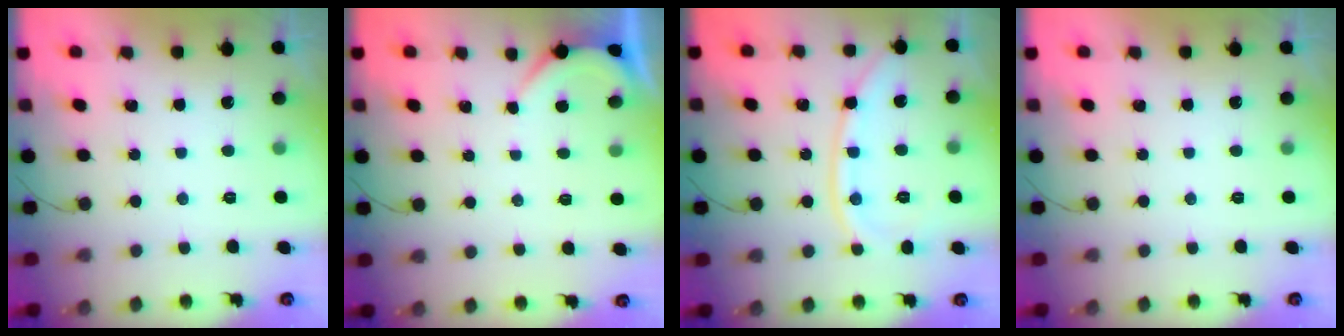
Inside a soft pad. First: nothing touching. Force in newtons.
{"total": 1.9, "press": 1.9, "slide": 0.2}
{"total": 10.2, "press": 10.2, "slide": 0.9}
{"total": 0.0}